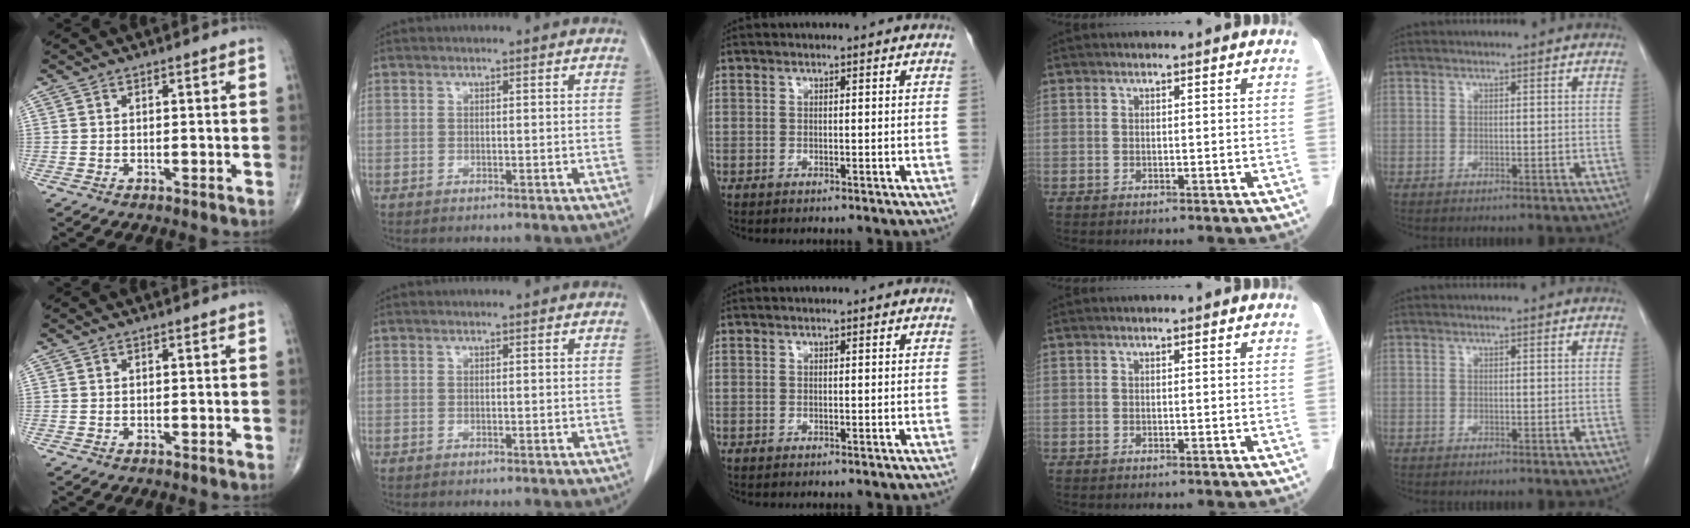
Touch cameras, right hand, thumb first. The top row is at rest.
{}